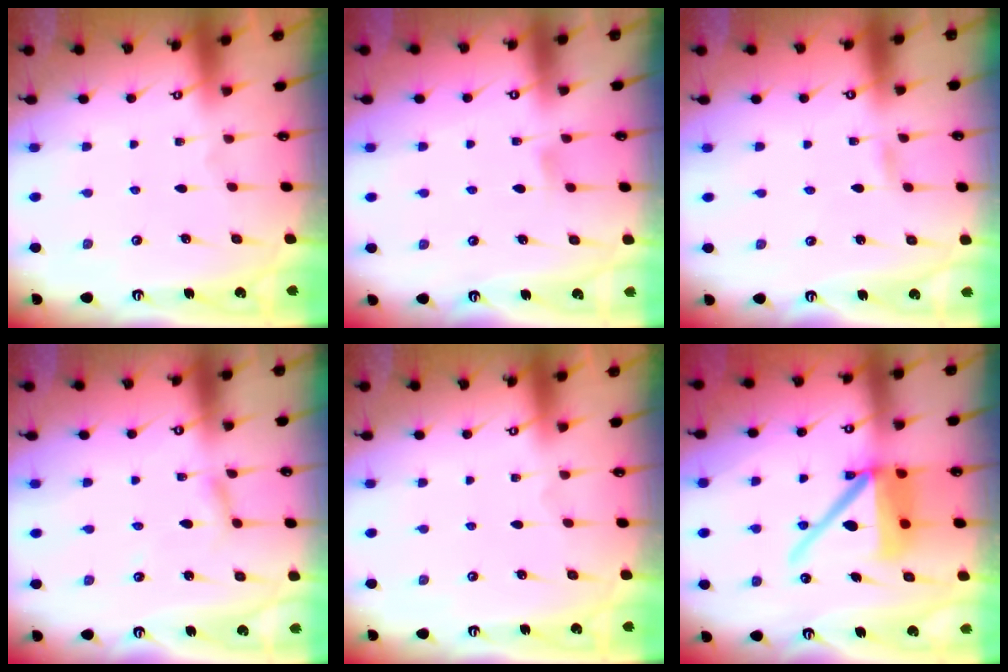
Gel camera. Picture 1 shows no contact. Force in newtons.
{"total": 5.2, "press": 5.2, "slide": 0.7}
{"total": 1.7, "press": 1.7, "slide": 0.2}
{"total": 2.1, "press": 2.1, "slide": 0.2}
{"total": 0.0}
{"total": 16.3, "press": 16.2, "slide": 2.1}